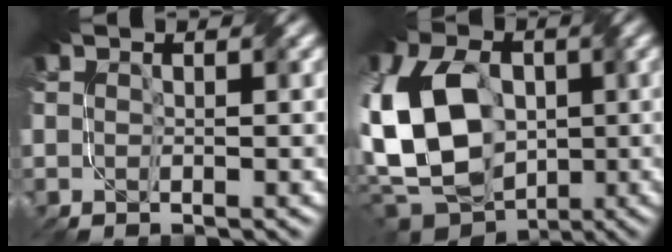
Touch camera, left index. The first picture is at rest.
{"total": 14.8, "force": [-1.6, 10.6, 10.3], "torque": [-0.245, -0.013, -0.028]}